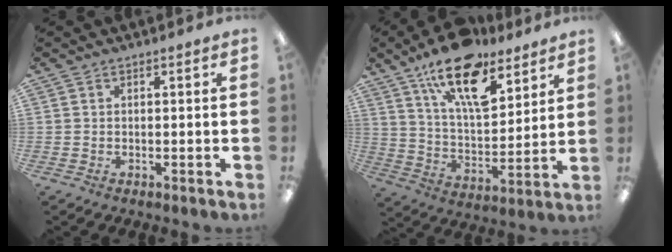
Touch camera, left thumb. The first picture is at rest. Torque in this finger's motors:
{"motor_torque": [0.44, 0.54, 1.58, -1.18, 0.26]}